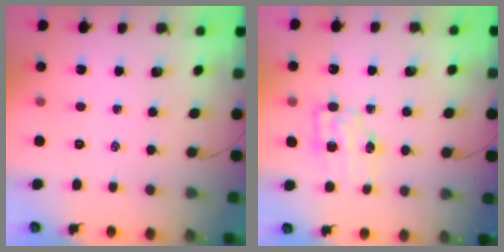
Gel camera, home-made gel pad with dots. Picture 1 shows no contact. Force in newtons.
{"total": 6.5, "press": 6.5, "slide": 0.4}